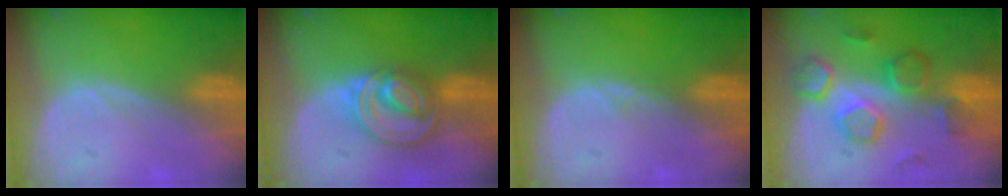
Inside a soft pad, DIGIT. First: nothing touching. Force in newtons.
{"total": 8.1, "press": 6.9, "slide": 4.3}
{"total": 0.5, "press": 0.5, "slide": 0.1}
{"total": 8.3, "press": 8.2, "slide": 1.4}